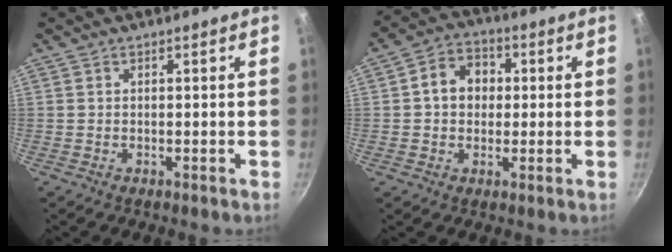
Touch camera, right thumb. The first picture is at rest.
{"total": 7.9, "force": [0.8, 6.4, 4.5], "torque": [-0.045, 0.015, -0.001]}